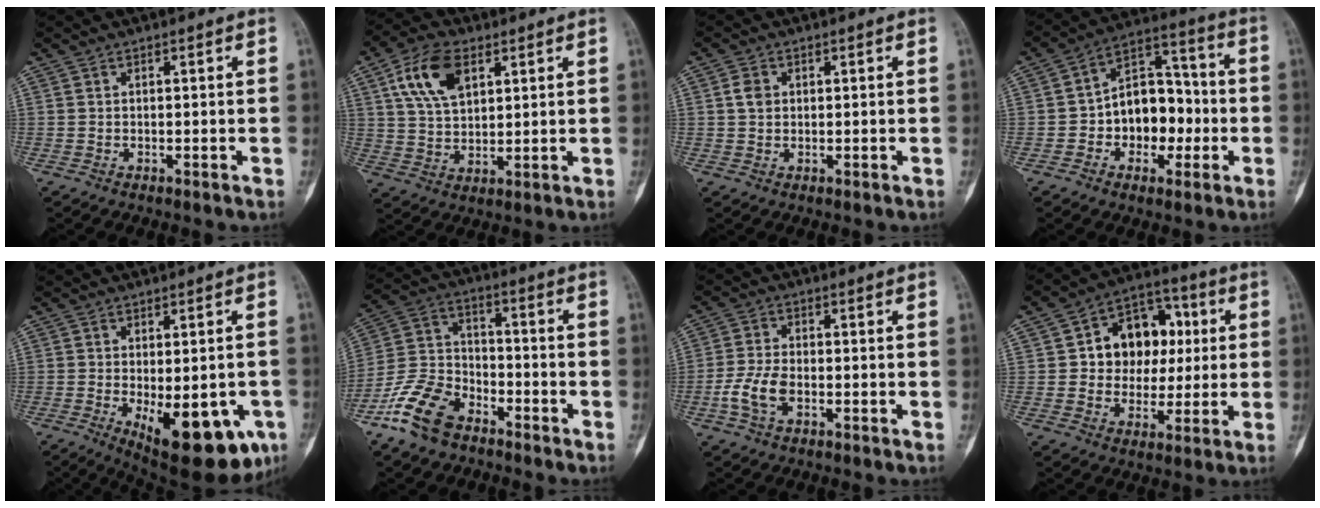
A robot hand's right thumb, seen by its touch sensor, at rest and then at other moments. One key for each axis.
{"total": 11.3, "fx": 4.7, "fy": 6.5, "fz": 7.9, "tx": -0.137, "ty": -0.006, "tz": 0.090}
{"total": 2.6, "fx": 0.4, "fy": 2.1, "fz": 1.5, "tx": -0.018, "ty": 0.002, "tz": 0.005}
{"total": 13.8, "fx": -2.2, "fy": 9.7, "fz": 9.5, "tx": -0.091, "ty": 0.050, "tz": -0.040}
{"total": 18.0, "fx": -6.6, "fy": 7.8, "fz": 14.8, "tx": -0.151, "ty": -0.008, "tz": -0.071}
{"total": 12.7, "fx": -8.4, "fy": 7.2, "fz": 6.1, "tx": -0.122, "ty": 0.051, "tz": -0.171}
{"total": 6.1, "fx": -2.1, "fy": 3.3, "fz": 4.6, "tx": -0.106, "ty": 0.014, "tz": -0.044}
{"total": 14.2, "fx": 2.0, "fy": 11.2, "fz": 8.5, "tx": -0.071, "ty": 0.020, "tz": 0.031}